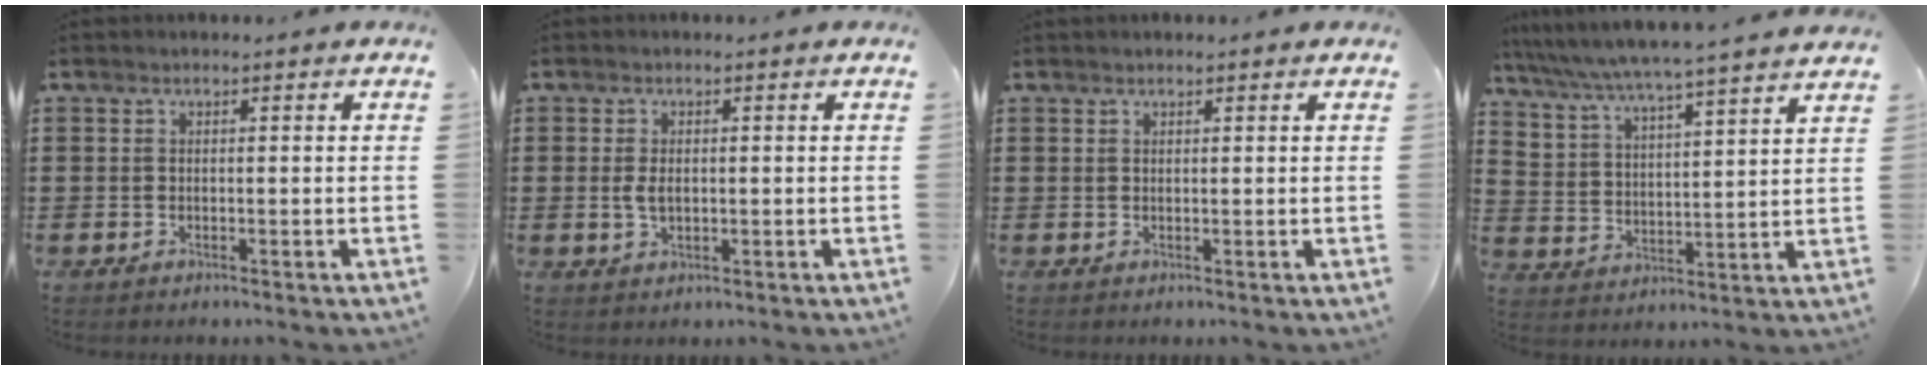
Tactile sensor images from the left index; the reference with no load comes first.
{"total": 2.8, "force": [0.2, 1.5, 2.3], "torque": [-0.055, 0.002, 0.000]}
{"total": 0.7, "force": [0.6, 0.2, 0.2], "torque": [-0.005, 0.001, 0.012]}
{"total": 5.4, "force": [5.2, -0.7, 1.2], "torque": [-0.047, -0.038, 0.084]}